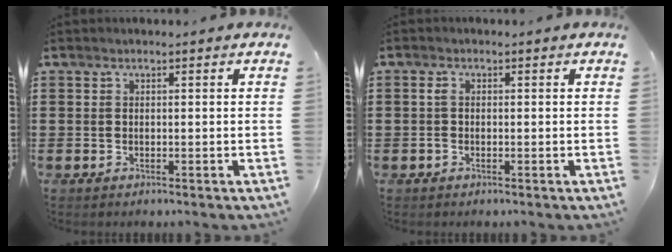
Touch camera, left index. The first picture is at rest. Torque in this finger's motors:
{"motor_torque": [-0.18, 0.38, 0.02, 0.00]}